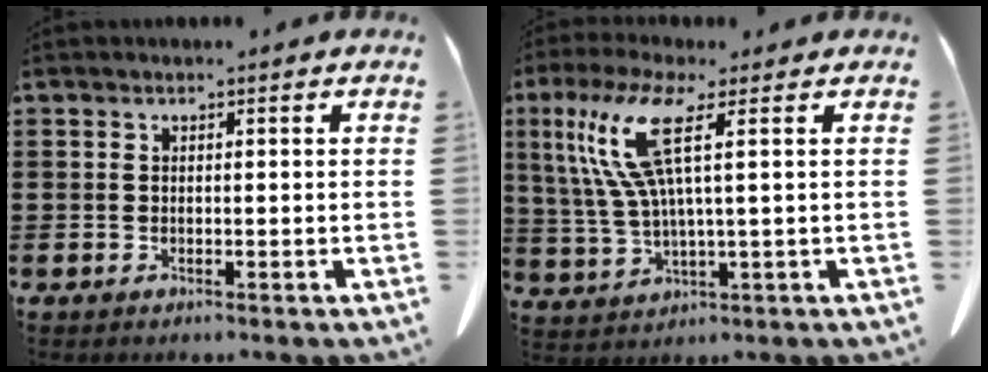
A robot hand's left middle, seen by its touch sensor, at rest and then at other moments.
{"total": 9.7, "force": [3.8, 1.0, 8.8], "torque": [-0.216, -0.013, 0.055]}